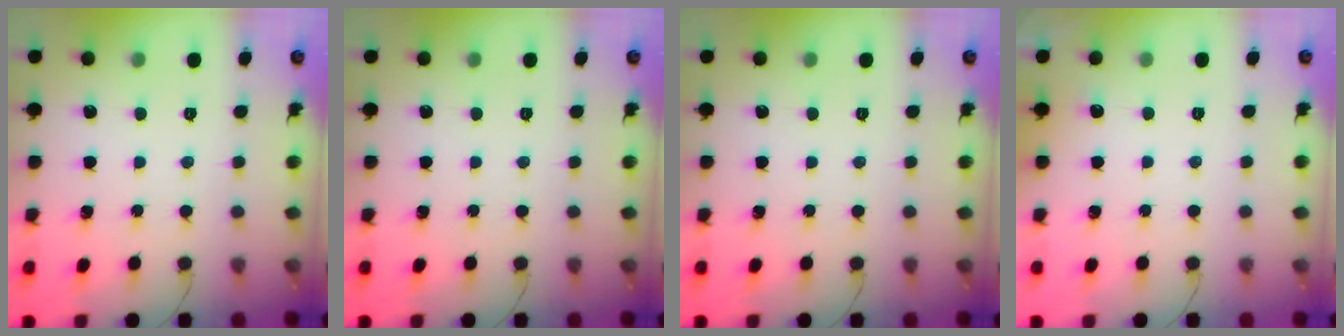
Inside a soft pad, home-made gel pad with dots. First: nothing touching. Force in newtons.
{"total": 0.0}
{"total": 0.0}
{"total": 7.2, "press": 2.0, "slide": 6.9}